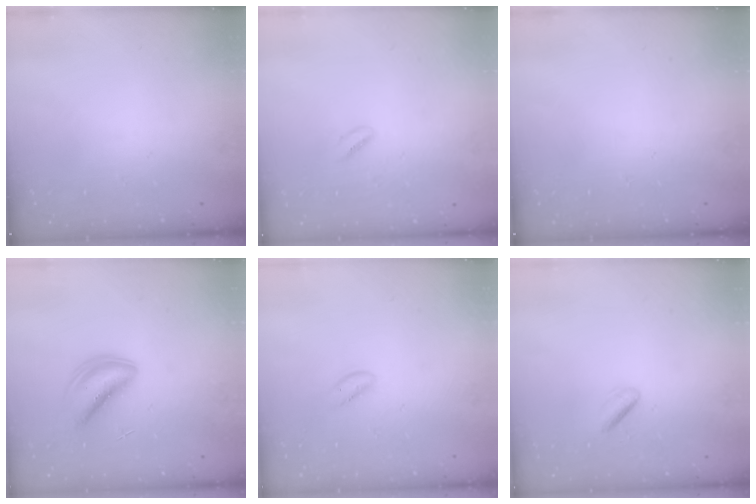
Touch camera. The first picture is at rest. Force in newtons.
{"total": 1.1, "press": 0.9, "slide": 0.5}
{"total": 0.0}
{"total": 4.9, "press": 4.8, "slide": 0.5}
{"total": 0.6, "press": 0.5, "slide": 0.4}
{"total": 1.0, "press": 0.6, "slide": 0.8}